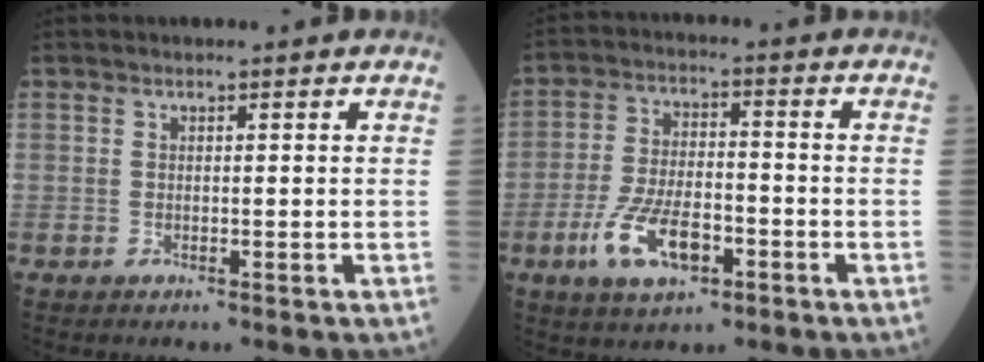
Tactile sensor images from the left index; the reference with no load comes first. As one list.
[{"total": 9.6, "force": [-4.4, 4.1, 7.5], "torque": [-0.159, -0.001, -0.078]}]